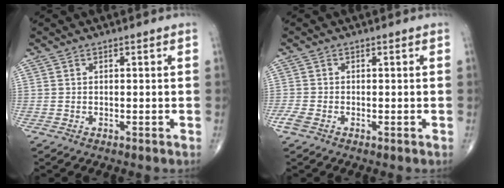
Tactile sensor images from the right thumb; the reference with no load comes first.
{"total": 2.1, "force": [-1.1, 1.2, 1.3], "torque": [-0.040, -0.002, -0.026]}